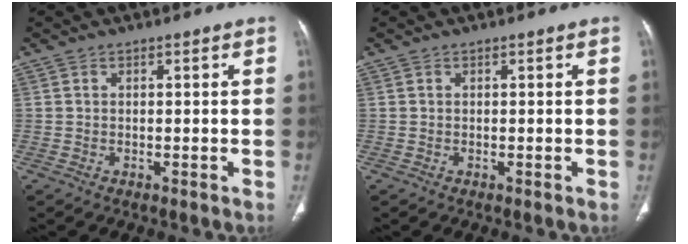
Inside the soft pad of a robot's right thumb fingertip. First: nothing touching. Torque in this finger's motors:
{"motor_torque": [0.00, 0.00, 0.00, 0.00, 0.00]}